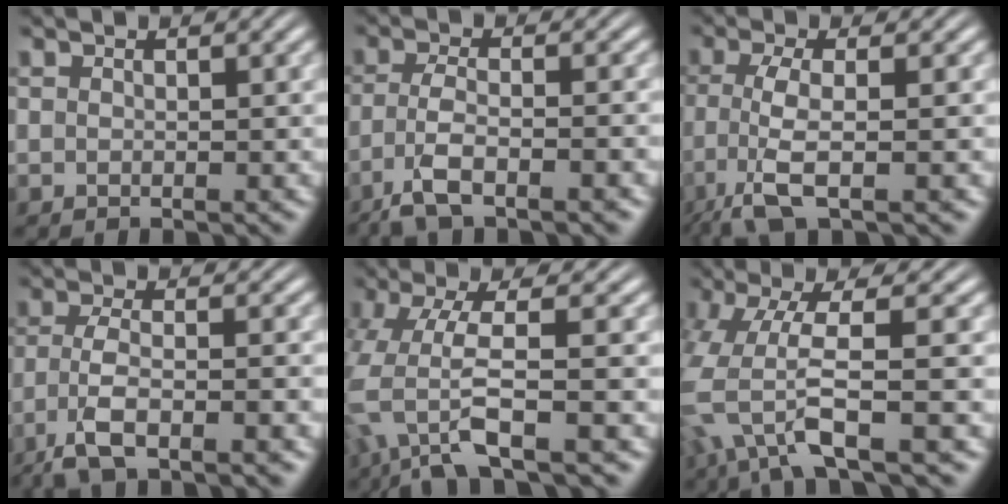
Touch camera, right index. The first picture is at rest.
{"total": 4.4, "force": [-2.8, 1.1, 3.2], "torque": [-0.068, -0.012, -0.041]}
{"total": 4.9, "force": [-1.8, 1.4, 4.3], "torque": [-0.102, -0.020, -0.018]}
{"total": 4.9, "force": [-2.9, 1.3, 3.8], "torque": [-0.079, -0.016, -0.041]}
{"total": 6.2, "force": [-2.2, 2.6, 5.2], "torque": [-0.141, -0.040, -0.018]}
{"total": 5.6, "force": [-1.5, 2.1, 4.9], "torque": [-0.130, -0.031, -0.008]}